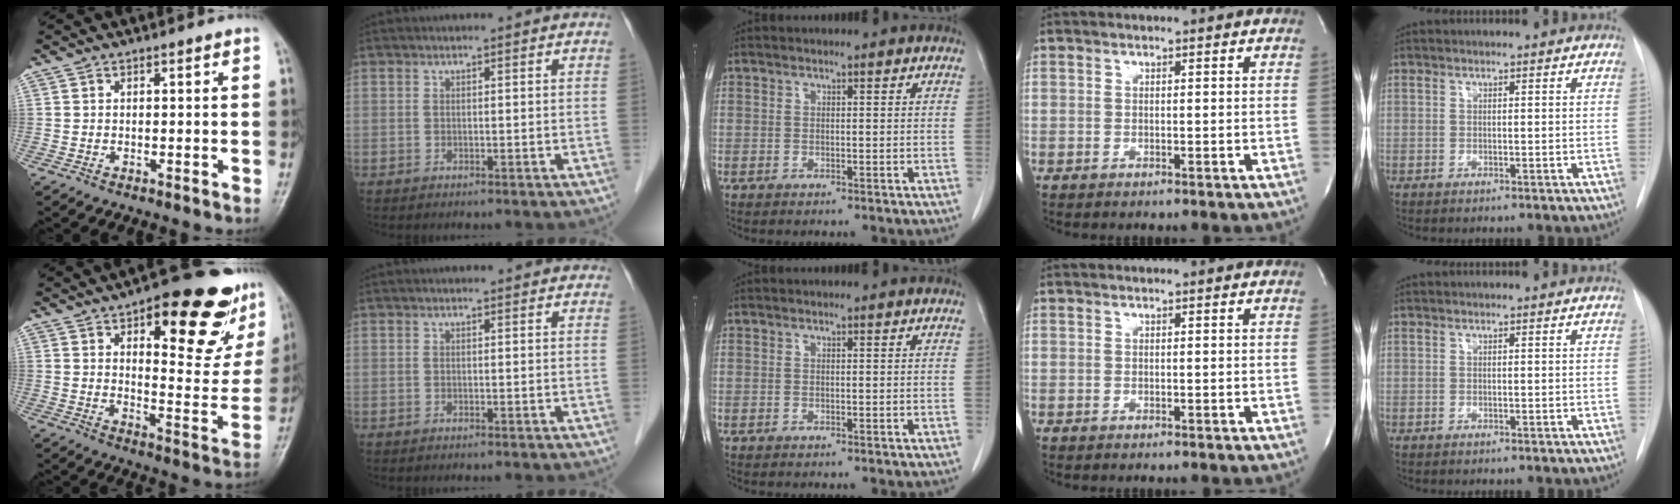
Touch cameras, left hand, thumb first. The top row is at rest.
{"thumb": {"total": 22.1, "force": [12.4, 8.5, 16.3], "torque": [-0.154, -0.046, 0.169]}, "index": {"total": 1.9, "force": [1.7, 0.5, 0.7], "torque": [-0.015, 0.011, 0.012]}}